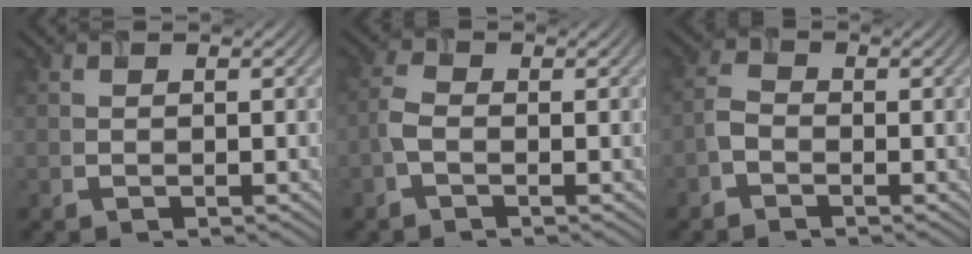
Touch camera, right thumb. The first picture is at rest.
{"total": 2.2, "force": [-0.9, 1.0, 1.7], "torque": [-0.045, 0.003, -0.028]}
{"total": 2.1, "force": [-1.3, 1.2, 1.1], "torque": [-0.025, 0.005, -0.036]}